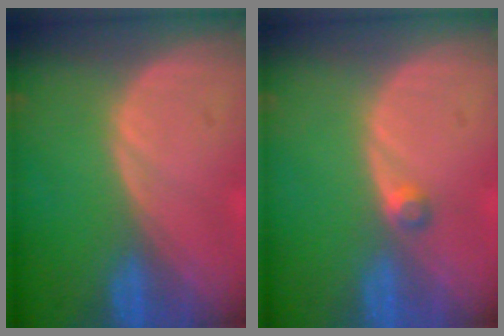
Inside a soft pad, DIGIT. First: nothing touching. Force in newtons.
{"total": 1.6, "press": 1.4, "slide": 0.9}